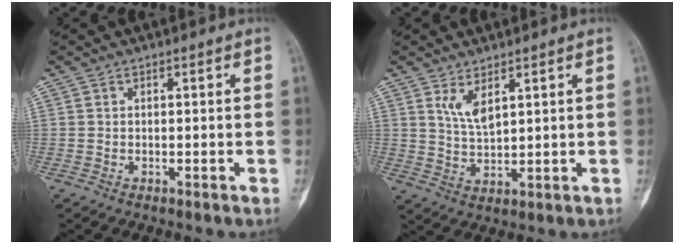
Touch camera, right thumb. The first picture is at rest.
{"total": 4.3, "force": [2.5, 1.7, 3.1], "torque": [-0.059, -0.020, 0.056]}